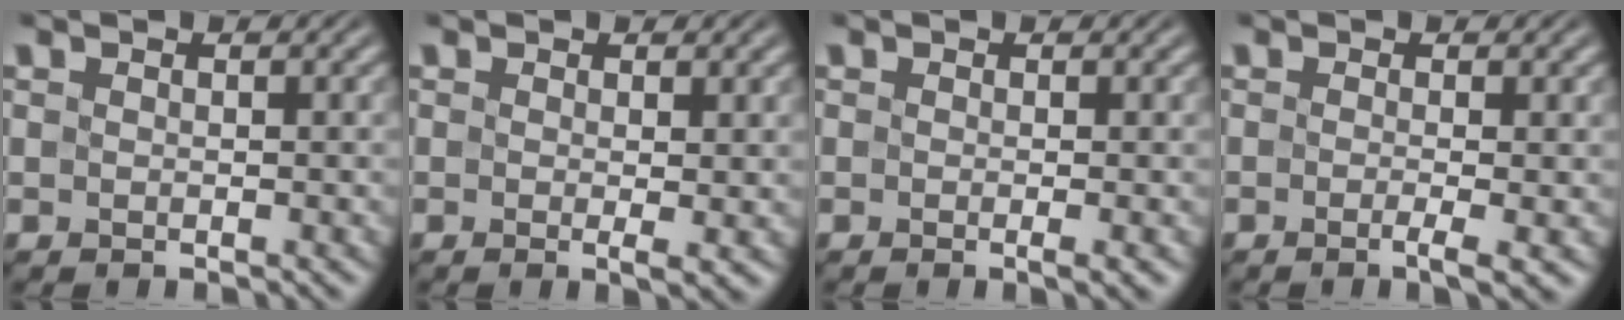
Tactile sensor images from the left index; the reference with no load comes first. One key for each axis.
{"total": 1.7, "fx": 0.0, "fy": 0.2, "fz": 1.6, "tx": -0.021, "ty": -0.012, "tz": 0.000}
{"total": 1.4, "fx": -0.4, "fy": 0.3, "fz": 1.3, "tx": -0.014, "ty": -0.005, "tz": -0.011}
{"total": 2.4, "fx": -0.7, "fy": 0.6, "fz": 2.3, "tx": -0.027, "ty": -0.008, "tz": -0.013}